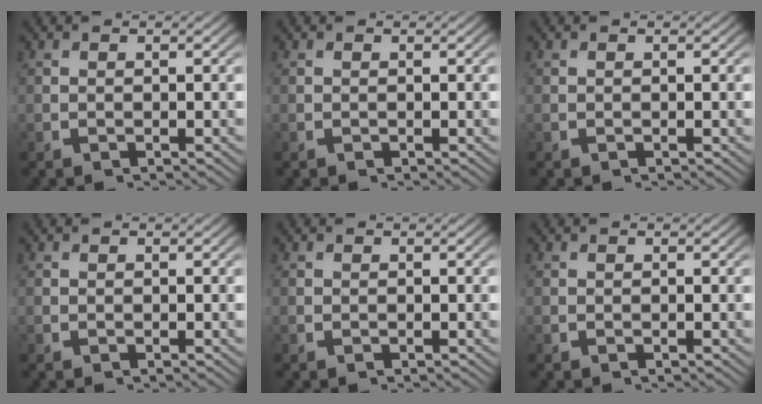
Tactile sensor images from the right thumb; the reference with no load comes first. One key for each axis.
{"total": 0.0}
{"total": 0.0}
{"total": 0.0}
{"total": 0.0}
{"total": 0.0}